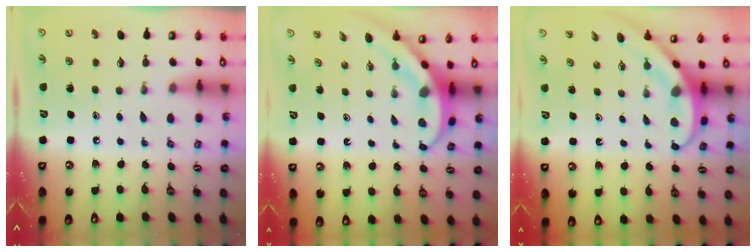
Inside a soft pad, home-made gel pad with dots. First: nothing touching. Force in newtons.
{"total": 4.0, "press": 4.0, "slide": 0.4}
{"total": 3.9, "press": 3.9, "slide": 0.2}